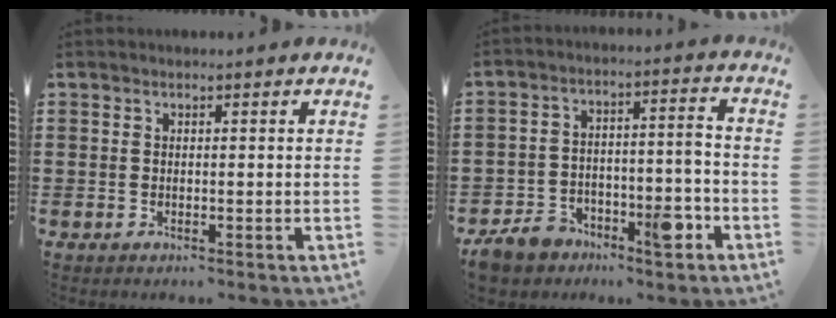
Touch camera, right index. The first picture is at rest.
{"total": 10.3, "force": [-6.3, 4.3, 6.9], "torque": [-0.116, 0.031, -0.110]}